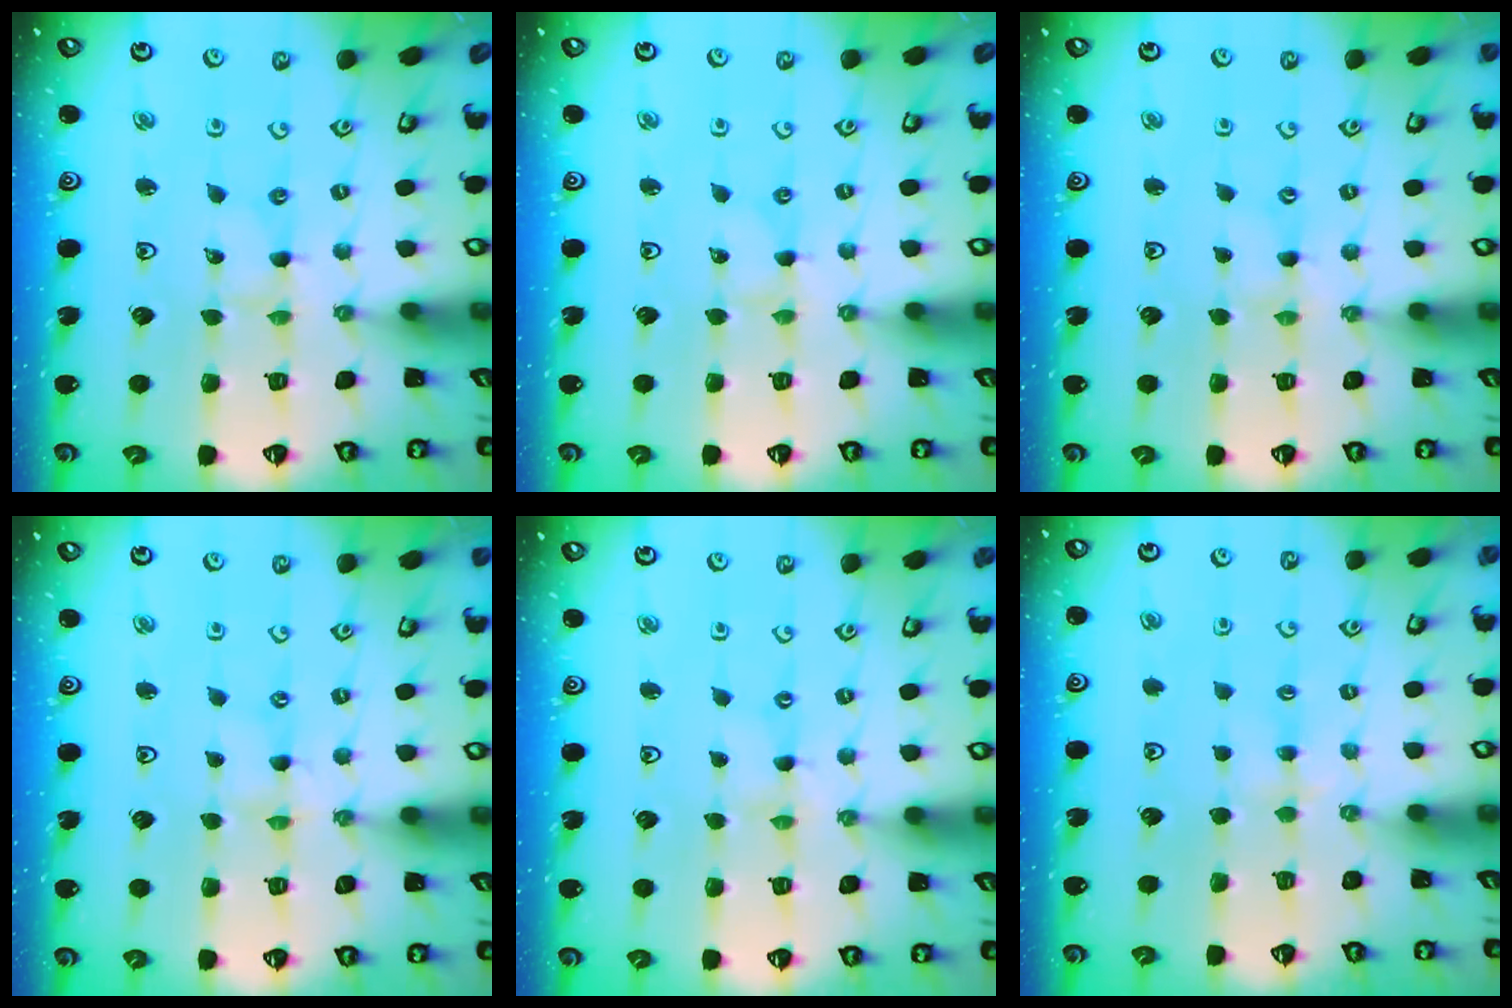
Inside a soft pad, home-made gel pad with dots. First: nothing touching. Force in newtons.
{"total": 0.0}
{"total": 0.7, "press": 0.7, "slide": 0.1}
{"total": 0.0}
{"total": 0.0}
{"total": 2.3, "press": 2.3, "slide": 0.4}